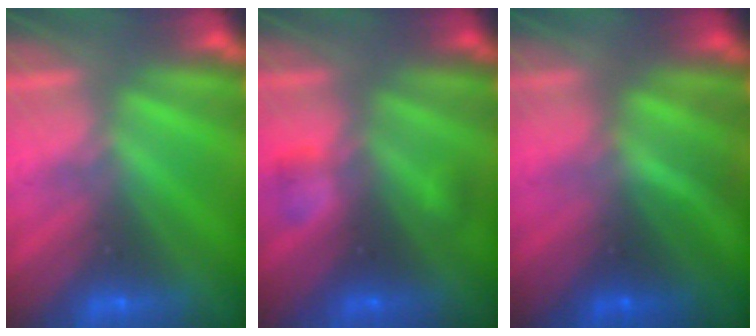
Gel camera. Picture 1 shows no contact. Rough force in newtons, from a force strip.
{"total": 2.0}
{"total": 1.3}